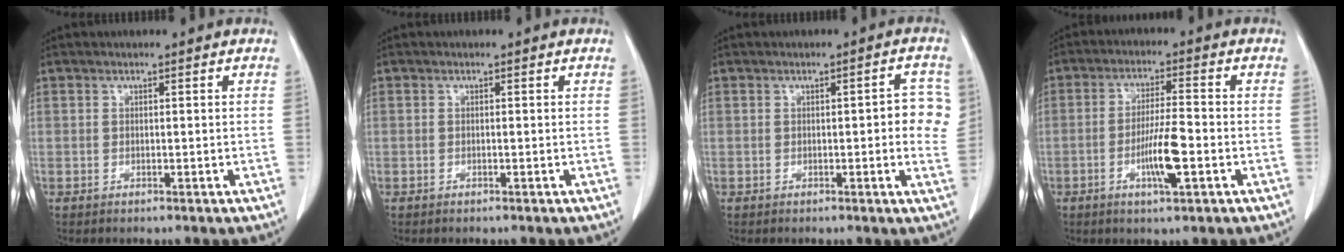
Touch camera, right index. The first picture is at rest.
{"total": 0.0}
{"total": 5.2, "force": [0.5, 1.5, 5.0], "torque": [-0.049, 0.005, 0.001]}
{"total": 6.8, "force": [-2.1, 0.6, 6.4], "torque": [-0.120, -0.003, -0.036]}